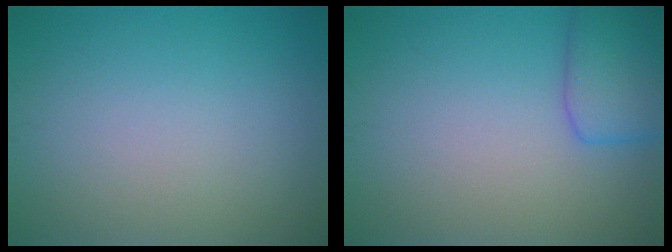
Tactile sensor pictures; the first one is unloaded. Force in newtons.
{"total": 3.8, "press": 3.8, "slide": 0.2}